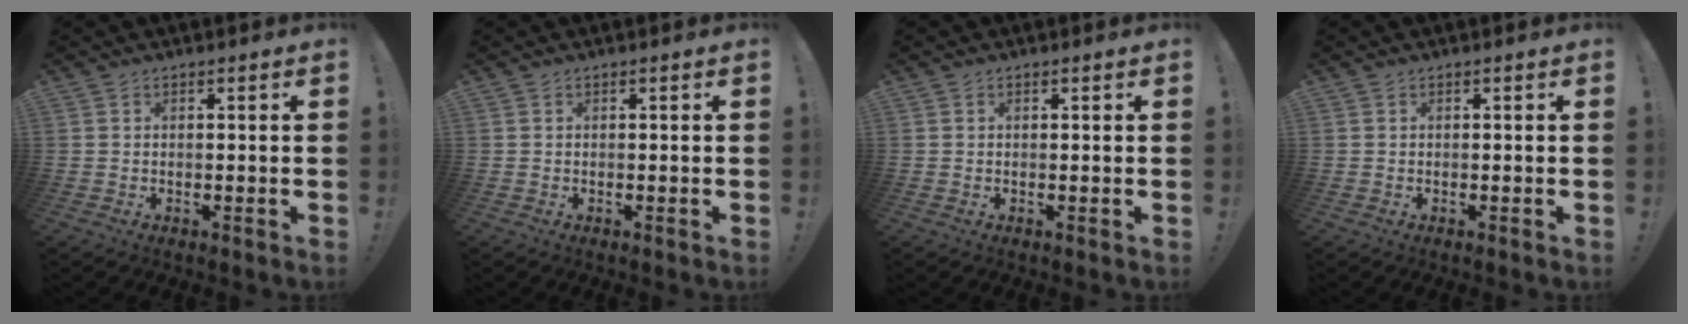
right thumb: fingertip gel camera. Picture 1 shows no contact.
{"total": 0.0}
{"total": 0.0}
{"total": 0.0}